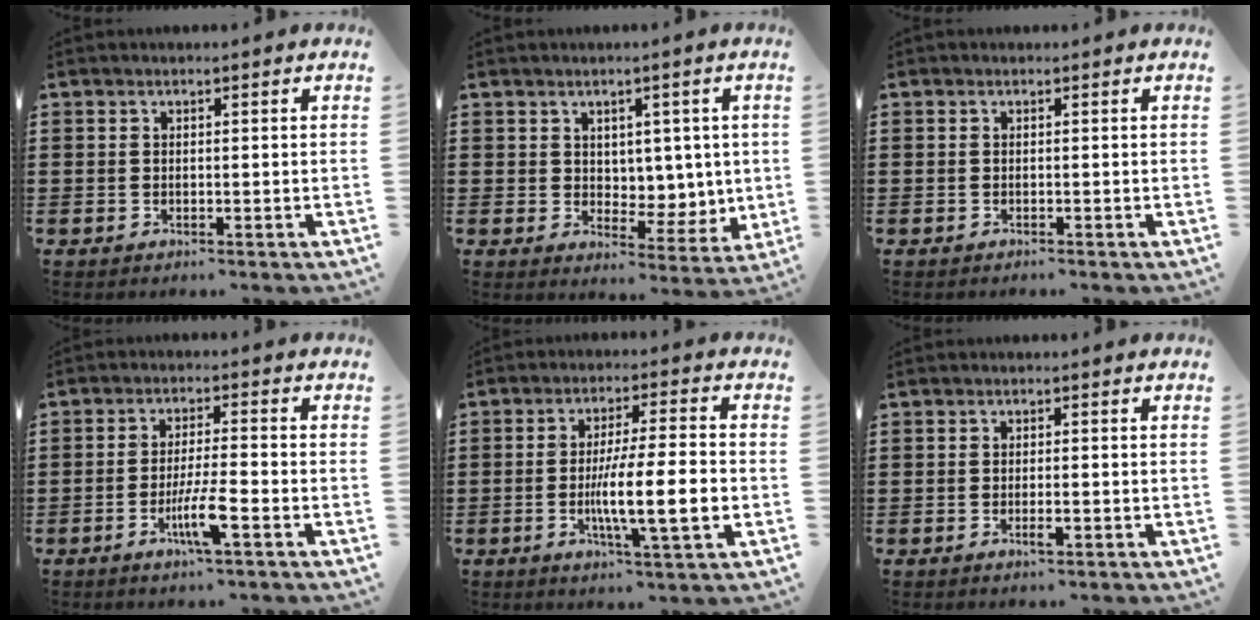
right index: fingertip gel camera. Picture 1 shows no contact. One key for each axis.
{"total": 5.0, "fx": 3.0, "fy": 3.8, "fz": 1.0, "tx": -0.019, "ty": -0.013, "tz": 0.053}
{"total": 0.0}
{"total": 6.1, "fx": -2.6, "fy": 0.5, "fz": 5.5, "tx": -0.110, "ty": -0.015, "tz": -0.049}
{"total": 10.9, "fx": -2.4, "fy": 1.6, "fz": 10.5, "tx": -0.178, "ty": -0.011, "tz": -0.043}
{"total": 1.8, "fx": -0.8, "fy": 0.4, "fz": 1.6, "tx": -0.028, "ty": -0.001, "tz": -0.014}